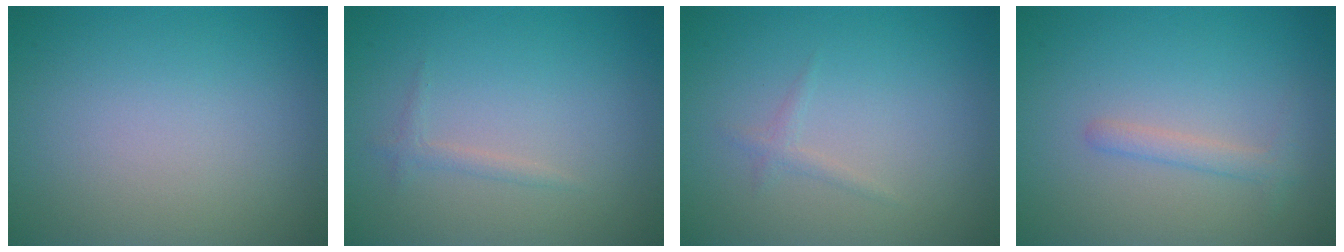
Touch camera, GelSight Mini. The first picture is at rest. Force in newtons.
{"total": 0.8, "press": 0.8, "slide": 0.1}
{"total": 0.8, "press": 0.8, "slide": 0.1}
{"total": 1.4, "press": 1.4, "slide": 0.0}